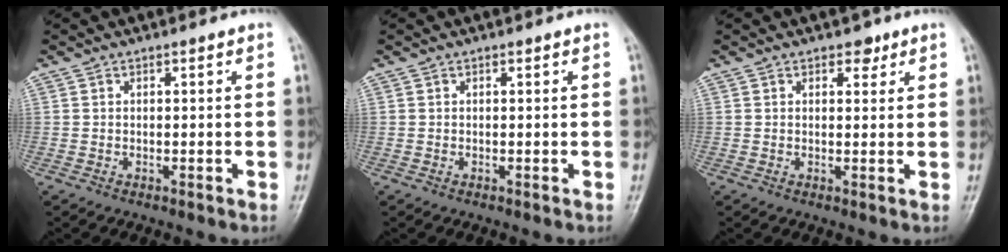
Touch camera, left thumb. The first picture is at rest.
{"total": 0.0}
{"total": 2.4, "force": [1.5, 1.5, 1.1], "torque": [0.002, -0.006, 0.018]}